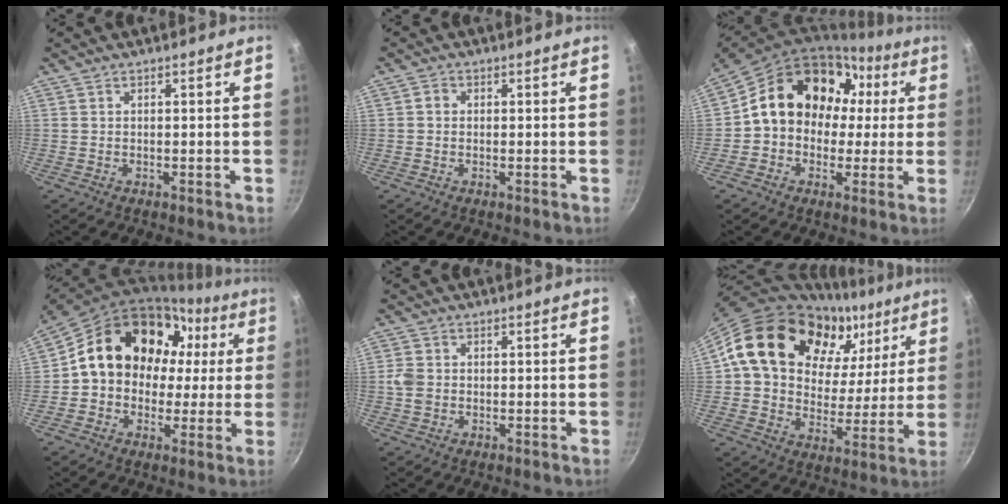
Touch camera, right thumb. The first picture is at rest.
{"total": 1.4, "force": [0.0, 1.2, 0.6], "torque": [-0.011, 0.006, -0.002]}
{"total": 18.2, "force": [2.3, 14.7, 10.4], "torque": [-0.136, 0.054, 0.029]}
{"total": 19.1, "force": [2.9, 15.6, 10.6], "torque": [-0.143, 0.053, 0.042]}
{"total": 3.0, "force": [-0.3, 2.5, 1.6], "torque": [-0.030, 0.007, -0.009]}
{"total": 26.1, "force": [12.5, 17.5, 14.9], "torque": [-0.224, -0.018, 0.209]}